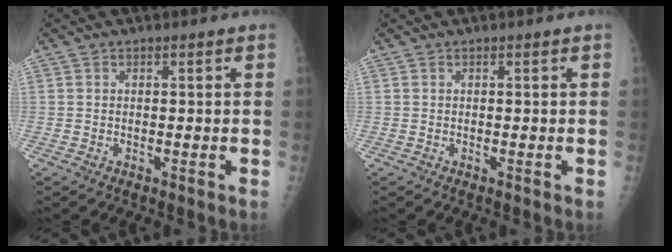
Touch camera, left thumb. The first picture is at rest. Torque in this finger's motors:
{"motor_torque": [-0.03, 0.02, -0.10, -0.08, 0.00]}